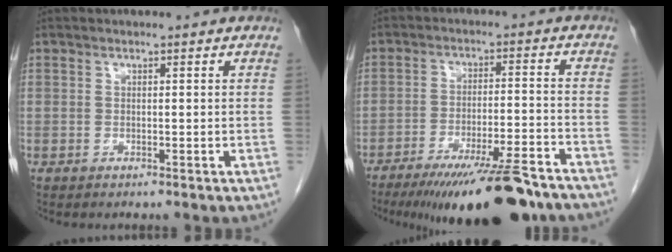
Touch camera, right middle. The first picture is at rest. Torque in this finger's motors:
{"motor_torque": [1.30, -0.84, 0.44, 0.10]}